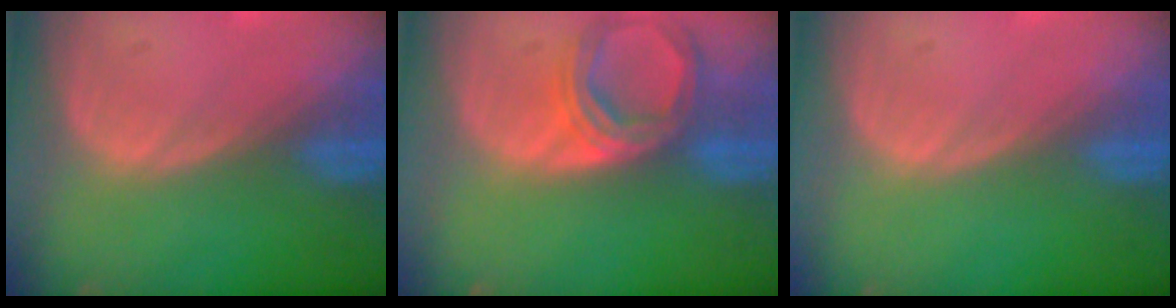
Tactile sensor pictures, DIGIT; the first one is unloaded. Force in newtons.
{"total": 6.9, "press": 6.3, "slide": 2.6}
{"total": 0.0}